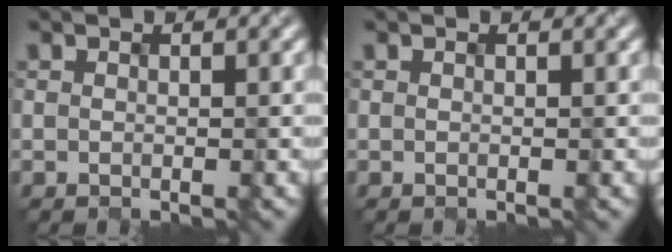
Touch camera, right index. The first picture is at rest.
{"total": 0.0}